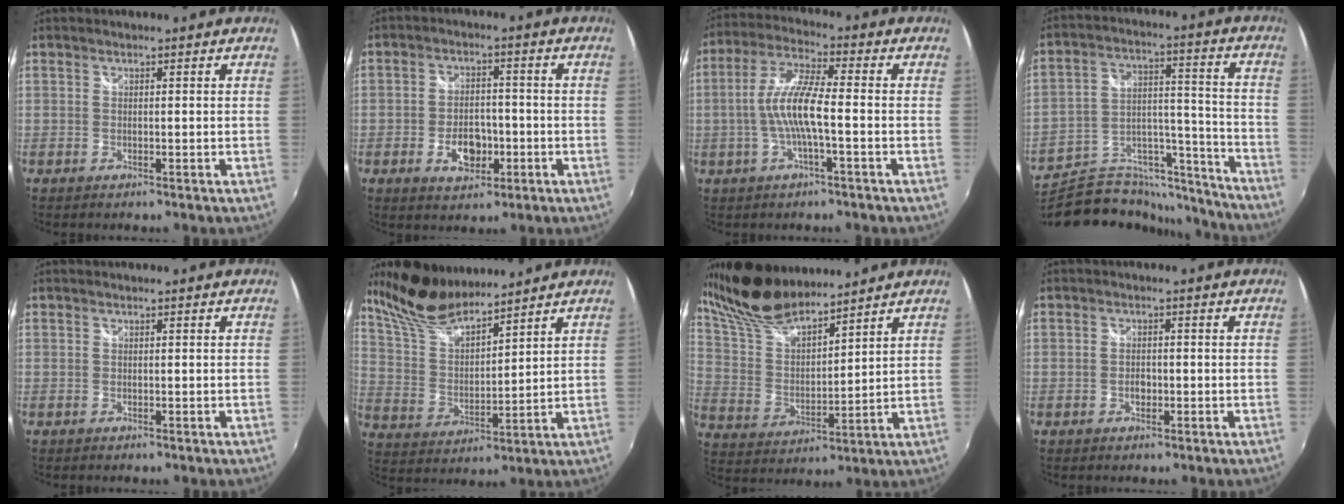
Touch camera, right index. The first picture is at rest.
{"total": 6.9, "force": [-2.5, 4.5, 4.6], "torque": [-0.088, 0.006, -0.033]}
{"total": 9.4, "force": [-1.8, 1.3, 9.1], "torque": [-0.192, 0.007, -0.033]}
{"total": 18.9, "force": [-16.4, 7.8, 5.3], "torque": [-0.082, 0.059, -0.240]}
{"total": 0.0}
{"total": 13.3, "force": [11.3, 3.2, 6.1], "torque": [-0.123, 0.010, 0.225]}
{"total": 17.1, "force": [14.2, 4.9, 8.2], "torque": [-0.164, 0.020, 0.279]}
{"total": 1.7, "force": [-0.6, 1.3, 1.0], "torque": [-0.017, 0.002, -0.011]}